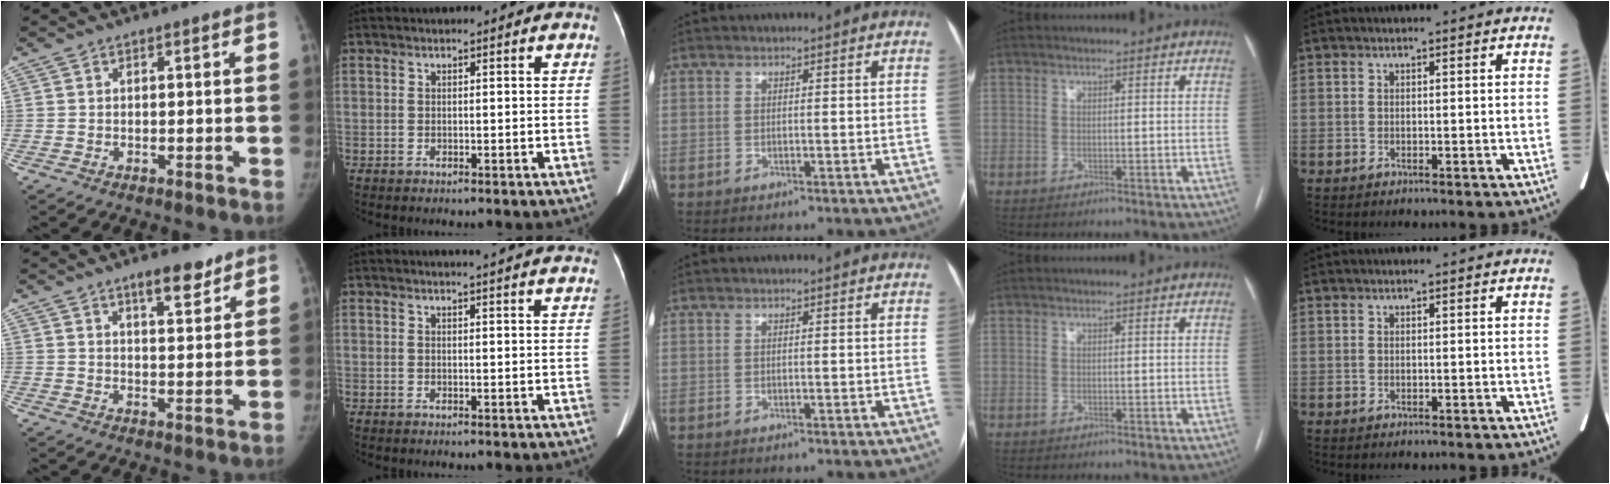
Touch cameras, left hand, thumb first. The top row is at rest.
{"thumb": {"total": 6.5, "force": [4.6, 2.2, 4.0], "torque": [-0.040, -0.030, 0.069]}, "index": {"total": 9.0, "force": [8.2, 0.4, 3.8], "torque": [-0.044, 0.009, 0.078]}}